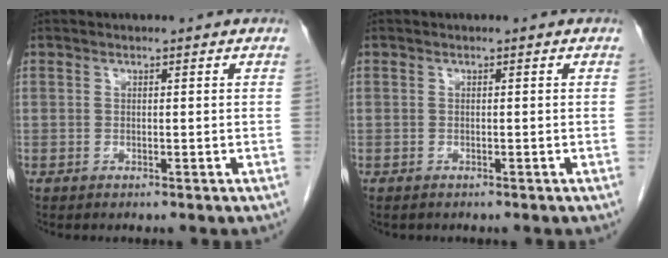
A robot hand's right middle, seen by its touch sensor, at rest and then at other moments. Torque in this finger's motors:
{"motor_torque": [0.78, -0.74, 0.09, 0.09]}